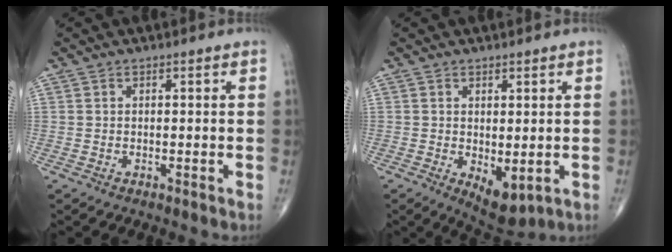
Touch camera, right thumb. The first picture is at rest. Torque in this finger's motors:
{"motor_torque": [-0.28, 0.37, 0.02, -0.04, 0.03]}